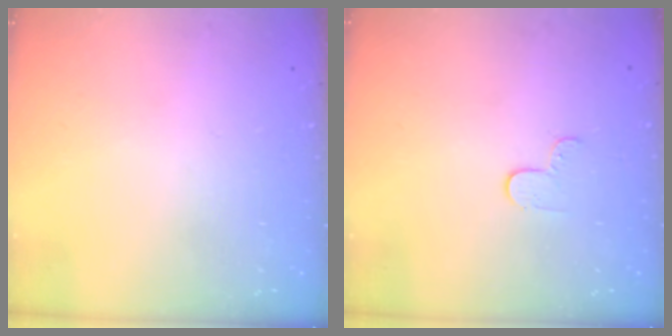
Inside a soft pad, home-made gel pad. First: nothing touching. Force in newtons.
{"total": 3.7, "press": 3.6, "slide": 0.3}